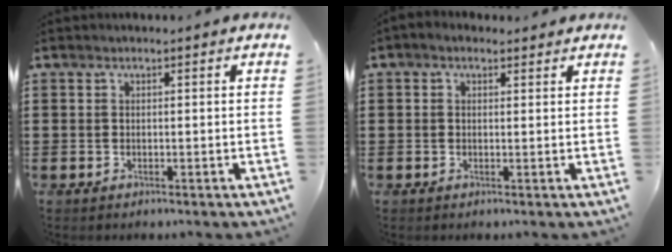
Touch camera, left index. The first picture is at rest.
{"total": 1.0, "force": [0.4, 0.7, 0.5], "torque": [-0.011, 0.006, 0.006]}